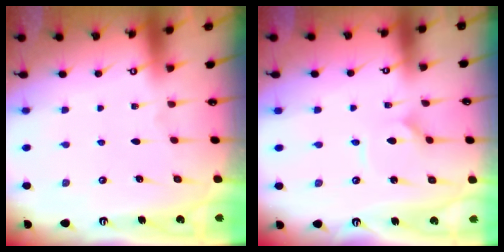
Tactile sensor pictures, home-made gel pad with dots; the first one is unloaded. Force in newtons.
{"total": 1.2, "press": 1.2, "slide": 0.0}